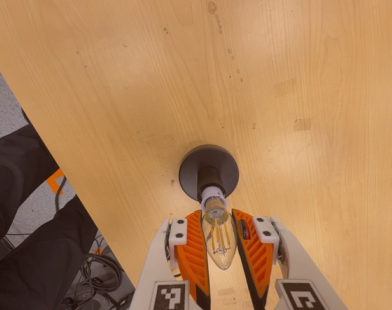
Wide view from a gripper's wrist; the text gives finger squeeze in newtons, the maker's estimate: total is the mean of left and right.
{"total": 13.1, "left": 12.6, "right": 13.6}